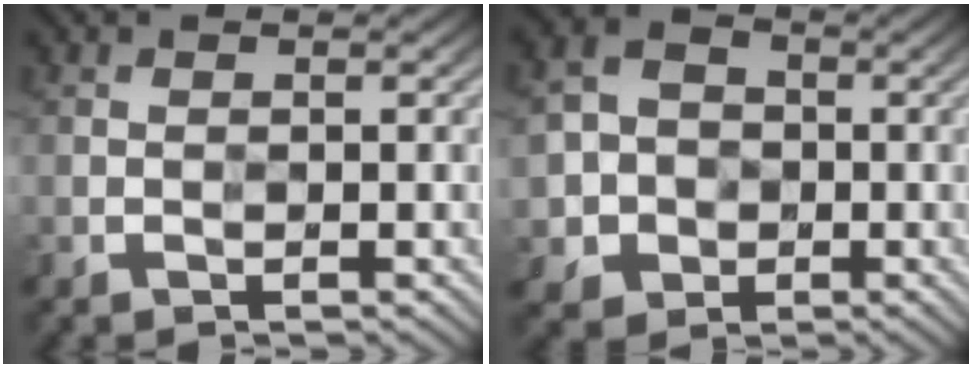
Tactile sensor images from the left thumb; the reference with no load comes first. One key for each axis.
{"total": 5.9, "fx": -1.2, "fy": 5.5, "fz": 2.0, "tx": -0.048, "ty": -0.011, "tz": -0.038}